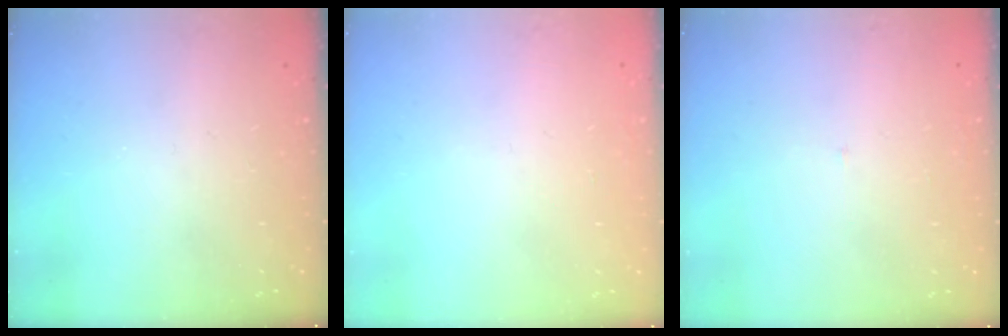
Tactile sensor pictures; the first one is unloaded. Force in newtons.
{"total": 0.9, "press": 0.9, "slide": 0.0}
{"total": 2.0, "press": 2.0, "slide": 0.1}